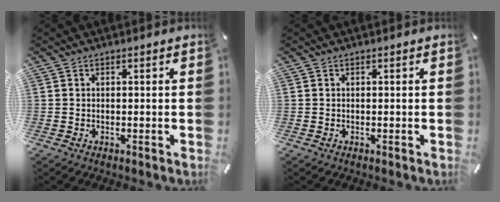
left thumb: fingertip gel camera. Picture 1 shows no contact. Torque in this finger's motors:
{"motor_torque": [-0.10, -0.09, 0.00, 0.00, 0.00]}